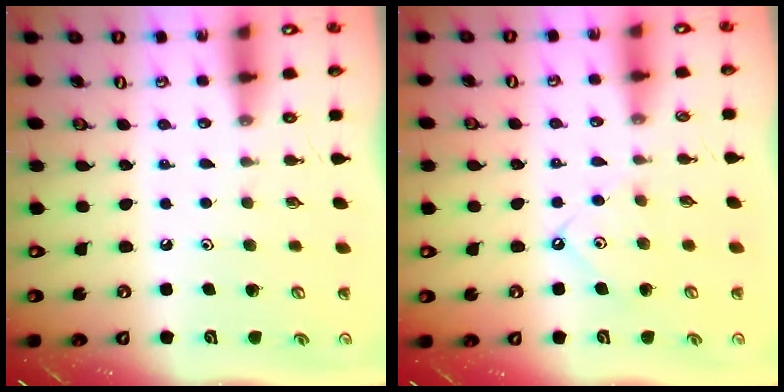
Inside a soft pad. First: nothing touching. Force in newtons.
{"total": 5.4, "press": 5.3, "slide": 0.4}